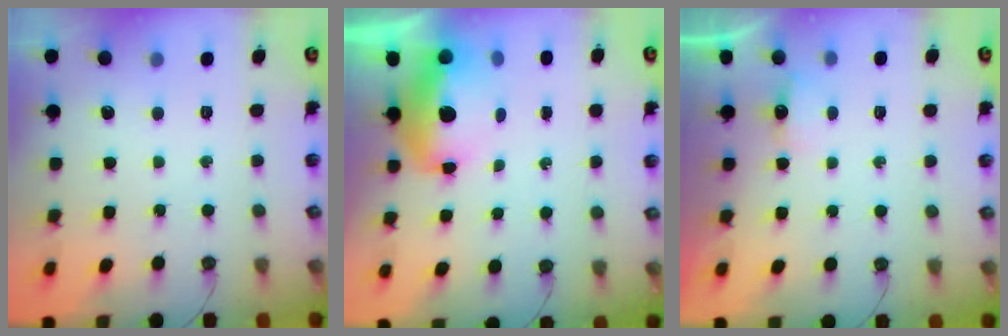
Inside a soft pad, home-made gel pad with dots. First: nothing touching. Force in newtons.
{"total": 12.0, "press": 11.9, "slide": 1.1}
{"total": 2.9, "press": 2.9, "slide": 0.3}